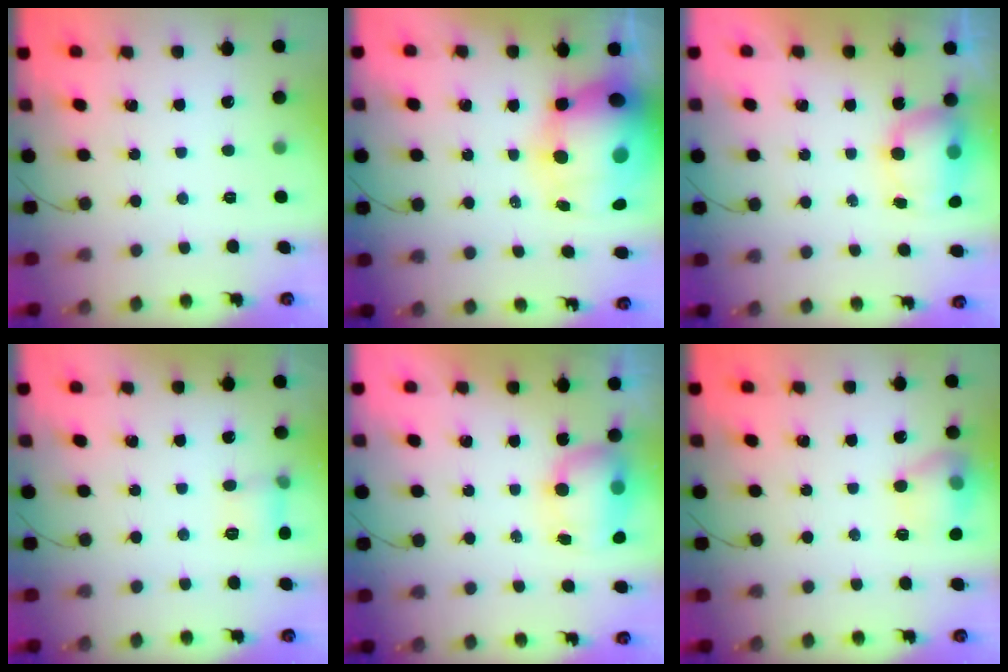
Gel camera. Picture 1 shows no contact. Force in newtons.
{"total": 23.8, "press": 23.1, "slide": 5.7}
{"total": 7.6, "press": 7.2, "slide": 2.3}
{"total": 6.5, "press": 6.2, "slide": 1.9}
{"total": 8.0, "press": 7.9, "slide": 1.3}
{"total": 12.8, "press": 12.8, "slide": 1.0}